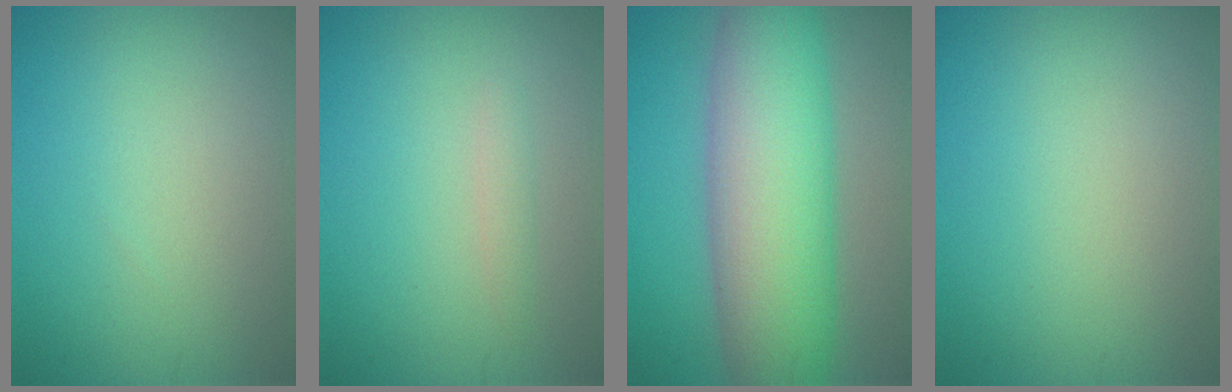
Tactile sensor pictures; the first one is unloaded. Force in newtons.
{"total": 0.9, "press": 0.9, "slide": 0.1}
{"total": 10.6, "press": 10.6, "slide": 0.3}
{"total": 0.0}